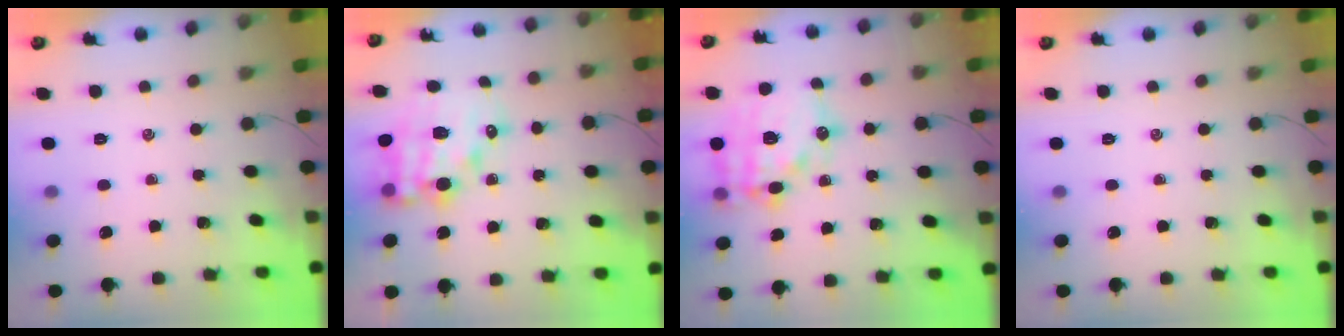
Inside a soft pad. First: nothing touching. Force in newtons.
{"total": 13.3, "press": 12.9, "slide": 3.2}
{"total": 18.3, "press": 17.8, "slide": 4.3}
{"total": 0.0}